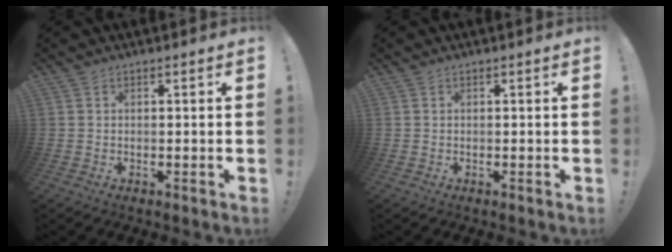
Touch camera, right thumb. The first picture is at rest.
{"total": 0.0}